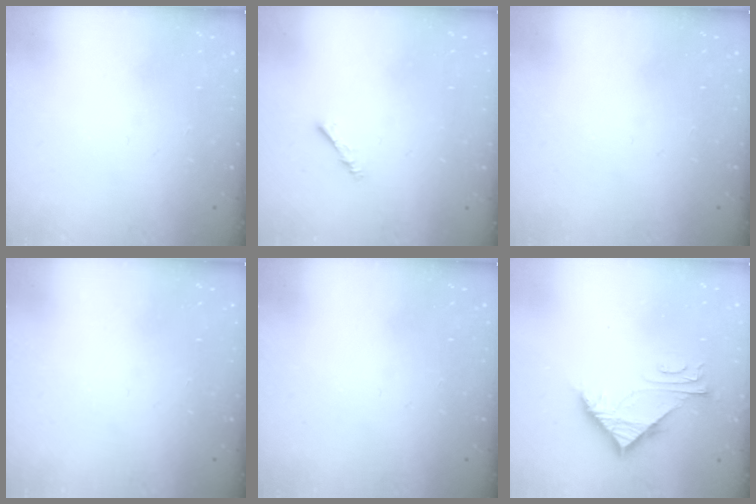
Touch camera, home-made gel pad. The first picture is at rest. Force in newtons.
{"total": 1.9, "press": 1.9, "slide": 0.4}
{"total": 0.0}
{"total": 0.0}
{"total": 0.0}
{"total": 5.6, "press": 5.6, "slide": 0.3}